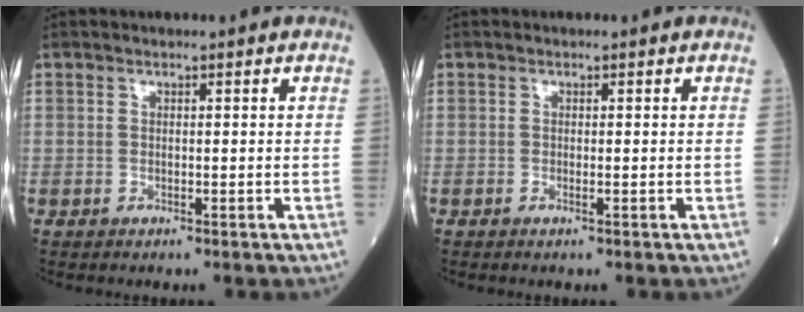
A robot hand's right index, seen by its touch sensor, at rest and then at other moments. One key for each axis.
{"total": 0.5, "fx": -0.1, "fy": 0.0, "fz": 0.5, "tx": -0.013, "ty": -0.002, "tz": -0.002}